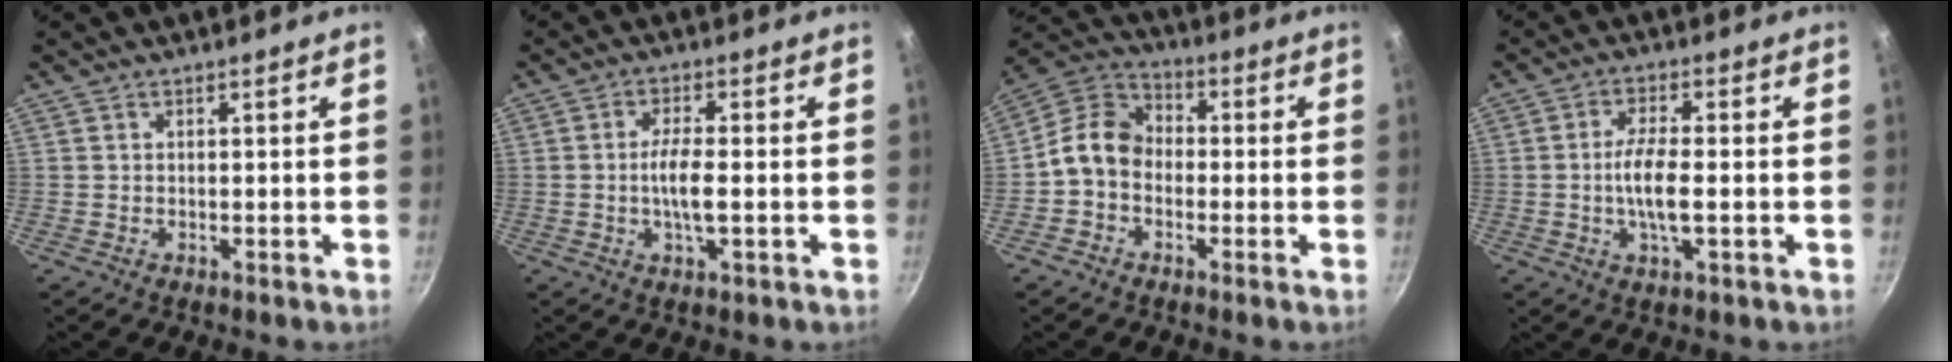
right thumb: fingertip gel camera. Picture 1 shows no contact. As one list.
[{"total": 5.5, "force": [-0.8, 1.4, 5.2], "torque": [-0.107, 0.004, -0.018]}, {"total": 9.0, "force": [-1.7, 7.2, 5.2], "torque": [-0.069, 0.038, -0.057]}, {"total": 6.8, "force": [-1.0, 1.9, 6.5], "torque": [-0.134, 0.006, -0.025]}]